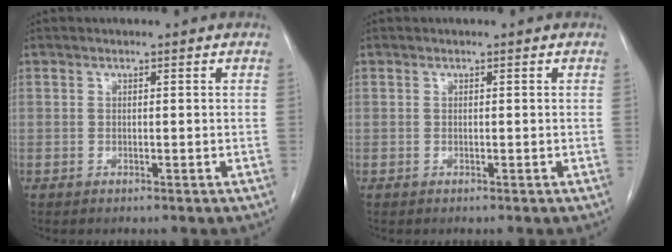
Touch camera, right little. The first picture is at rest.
{"total": 0.0}